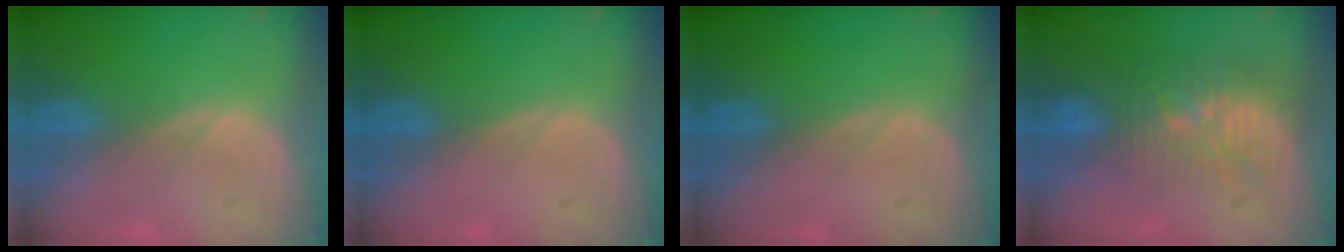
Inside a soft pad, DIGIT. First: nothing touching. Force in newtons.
{"total": 0.0}
{"total": 0.0}
{"total": 9.2, "press": 8.8, "slide": 2.5}